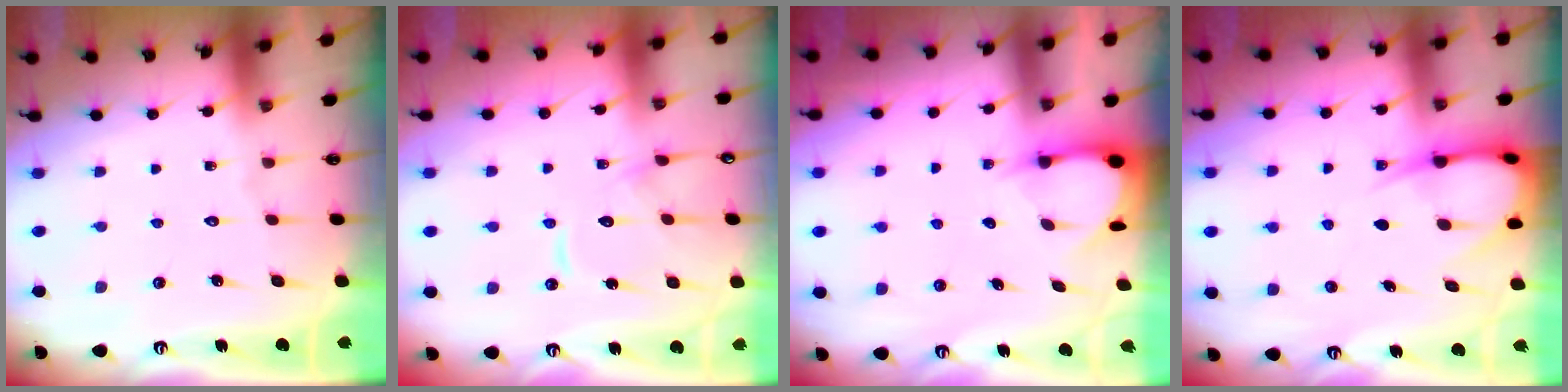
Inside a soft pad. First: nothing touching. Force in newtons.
{"total": 10.6, "press": 10.6, "slide": 0.5}
{"total": 3.5, "press": 3.5, "slide": 0.4}
{"total": 8.2, "press": 8.2, "slide": 0.9}